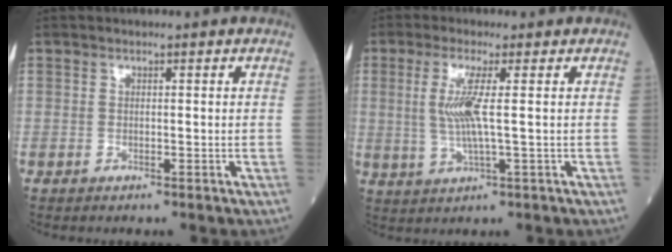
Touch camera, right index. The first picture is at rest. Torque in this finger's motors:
{"motor_torque": [0.18, 0.11, 0.12, 0.08]}